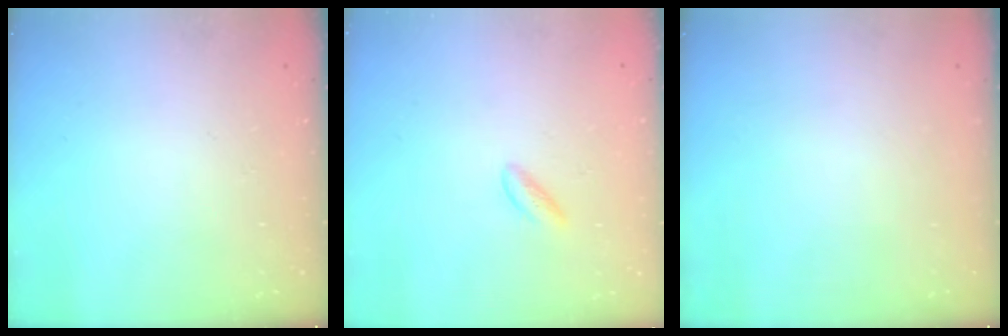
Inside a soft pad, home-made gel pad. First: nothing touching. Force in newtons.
{"total": 2.3, "press": 2.2, "slide": 0.9}
{"total": 0.0}